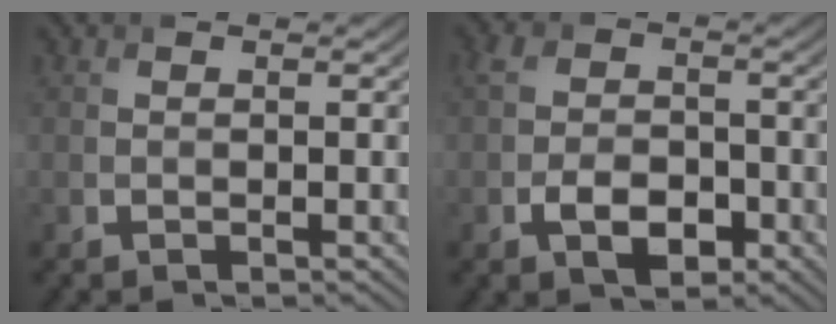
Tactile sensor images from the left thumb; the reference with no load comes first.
{"total": 4.7, "force": [-1.5, 3.3, 2.9], "torque": [-0.064, -0.012, -0.028]}